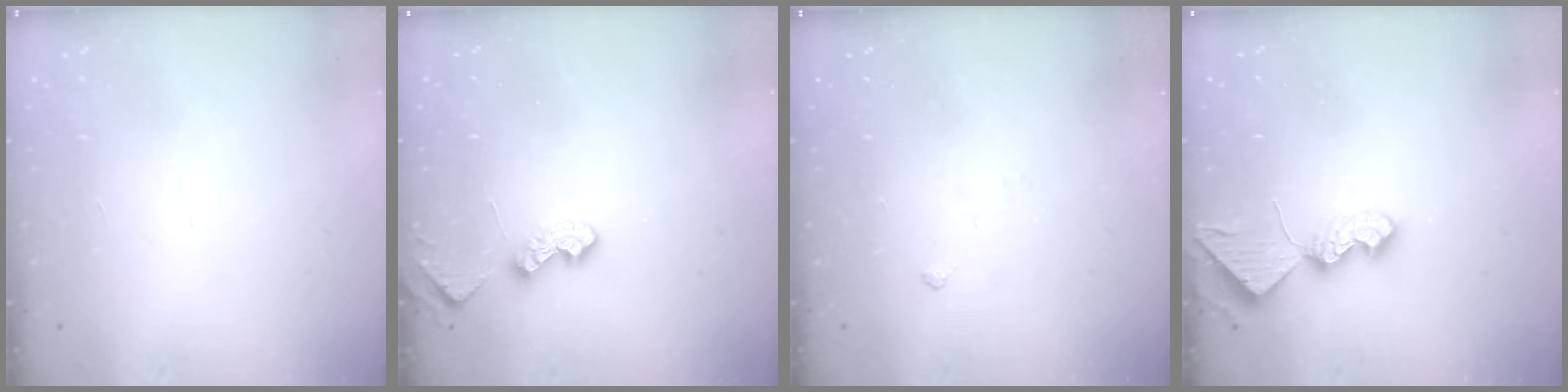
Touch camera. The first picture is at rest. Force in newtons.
{"total": 4.2, "press": 4.2, "slide": 0.5}
{"total": 3.5, "press": 3.4, "slide": 0.6}
{"total": 7.9, "press": 7.9, "slide": 0.5}